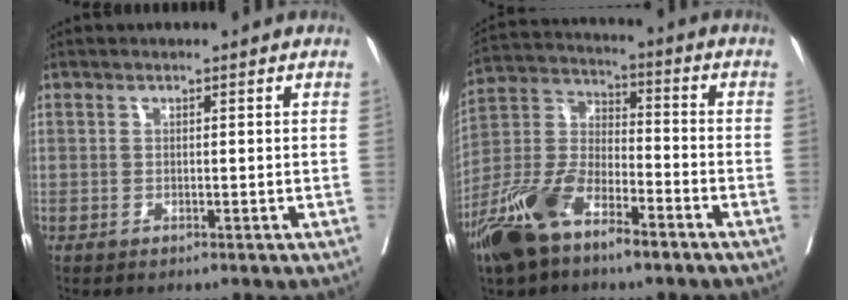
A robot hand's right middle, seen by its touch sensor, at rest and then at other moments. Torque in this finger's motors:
{"motor_torque": [1.15, -0.99, 0.42, 0.14]}